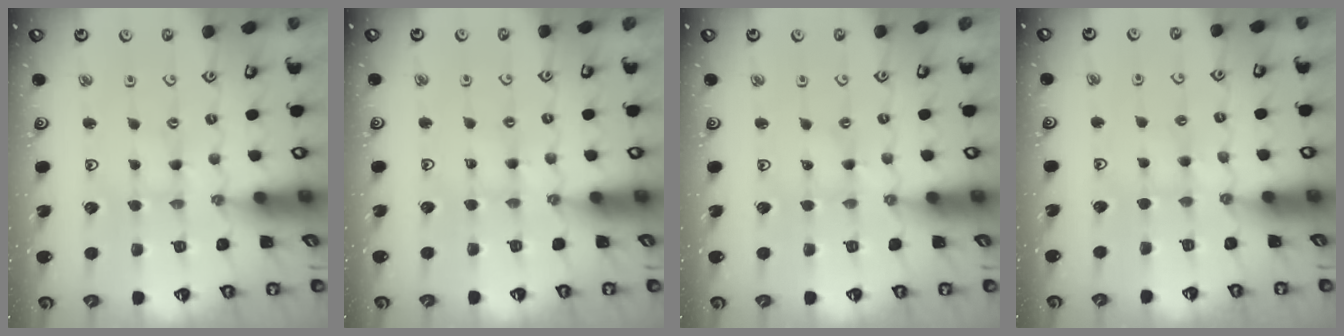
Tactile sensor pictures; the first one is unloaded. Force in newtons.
{"total": 2.8, "press": 2.8, "slide": 0.3}
{"total": 0.0}
{"total": 2.7, "press": 2.6, "slide": 0.5}